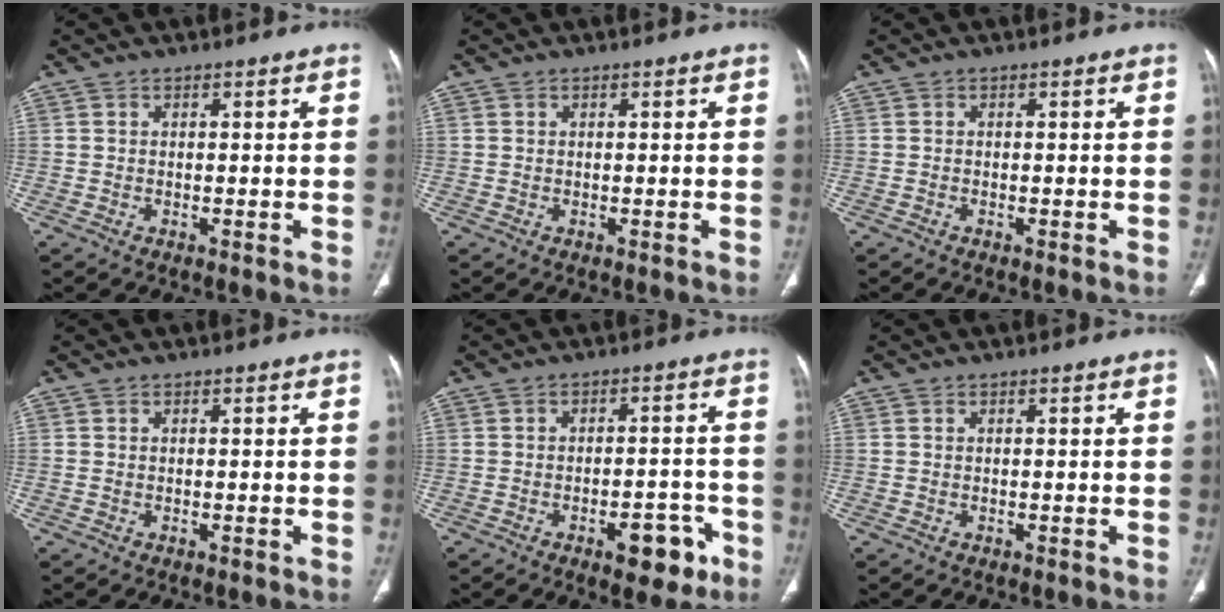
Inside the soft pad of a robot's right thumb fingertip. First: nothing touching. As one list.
[{"total": 0.0}, {"total": 0.0}, {"total": 0.0}, {"total": 7.7, "force": [-4.0, 3.6, 5.5], "torque": [-0.048, 0.030, -0.049]}, {"total": 0.0}]